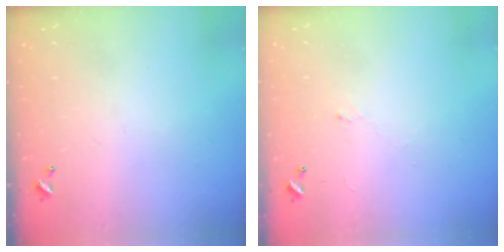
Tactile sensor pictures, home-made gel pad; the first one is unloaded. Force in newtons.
{"total": 0.7, "press": 0.4, "slide": 0.6}